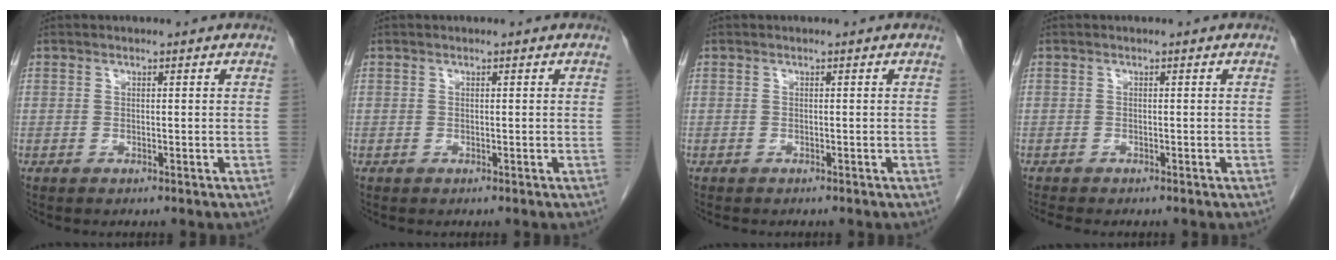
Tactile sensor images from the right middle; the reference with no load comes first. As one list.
[{"total": 0.0}, {"total": 1.7, "force": [-1.5, 0.6, 0.7], "torque": [-0.013, -0.003, -0.016]}, {"total": 1.8, "force": [-1.6, 0.2, 0.7], "torque": [-0.016, -0.005, -0.024]}]